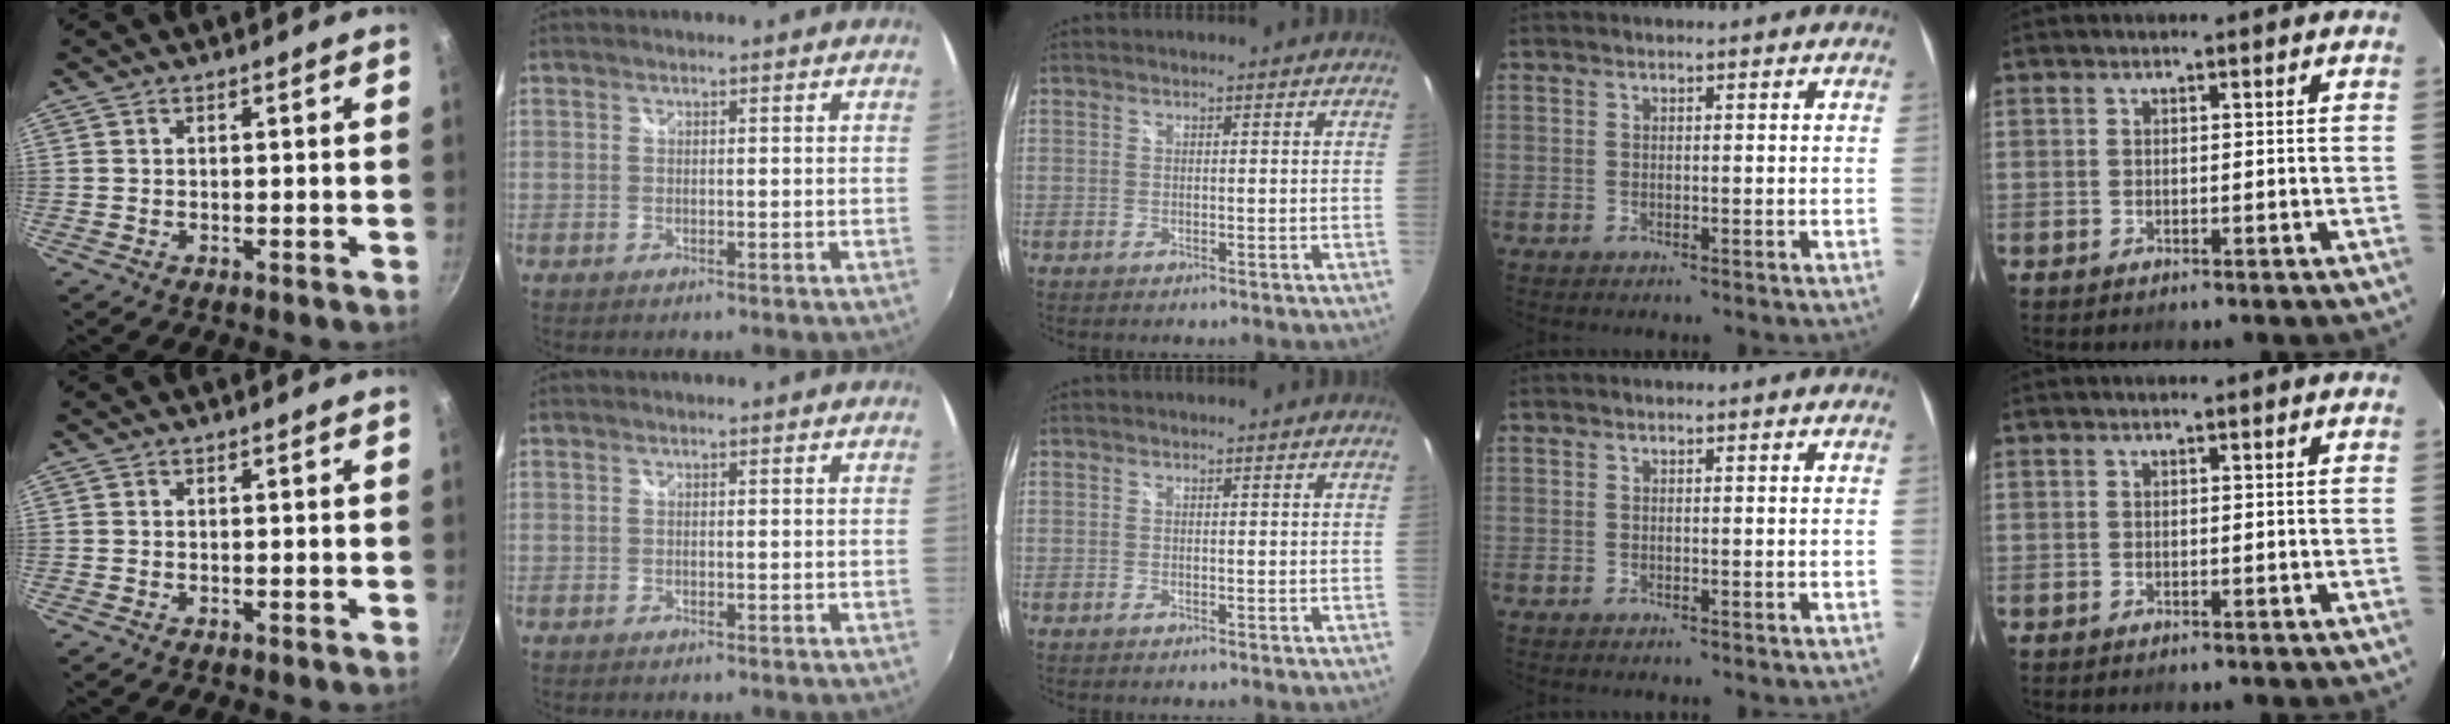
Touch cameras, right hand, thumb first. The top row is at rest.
{}